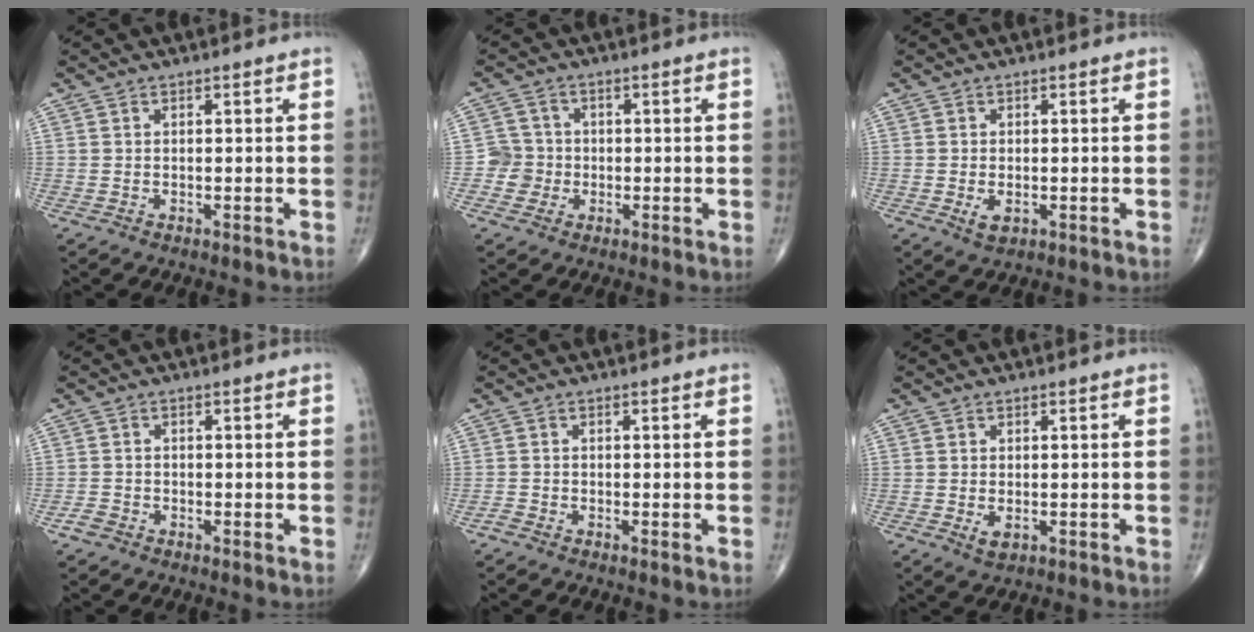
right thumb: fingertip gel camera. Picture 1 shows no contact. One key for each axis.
{"total": 4.0, "fx": -0.9, "fy": 3.9, "fz": 0.1, "tx": 0.026, "ty": 0.012, "tz": -0.024}
{"total": 2.5, "fx": -0.6, "fy": 1.5, "fz": 2.0, "tx": -0.035, "ty": -0.004, "tz": -0.006}
{"total": 1.8, "fx": -1.2, "fy": 1.1, "fz": 0.8, "tx": -0.015, "ty": 0.001, "tz": -0.026}
{"total": 1.1, "fx": -0.8, "fy": 0.5, "fz": 0.7, "tx": -0.014, "ty": -0.002, "tz": -0.021}
{"total": 2.2, "fx": -0.5, "fy": 1.3, "fz": 1.7, "tx": -0.030, "ty": -0.004, "tz": -0.005}